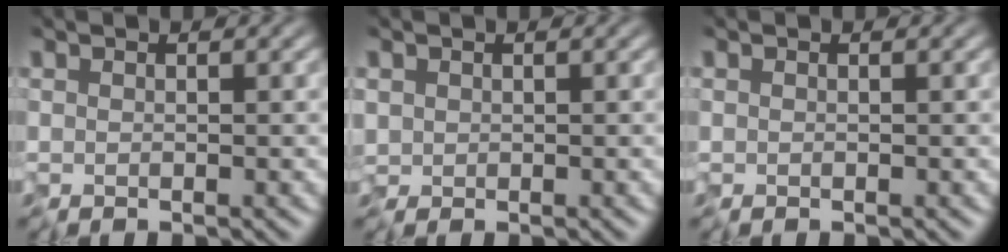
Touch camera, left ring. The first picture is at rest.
{"total": 1.1, "force": [0.2, 1.0, 0.3], "torque": [-0.015, 0.001, 0.005]}
{"total": 0.0}